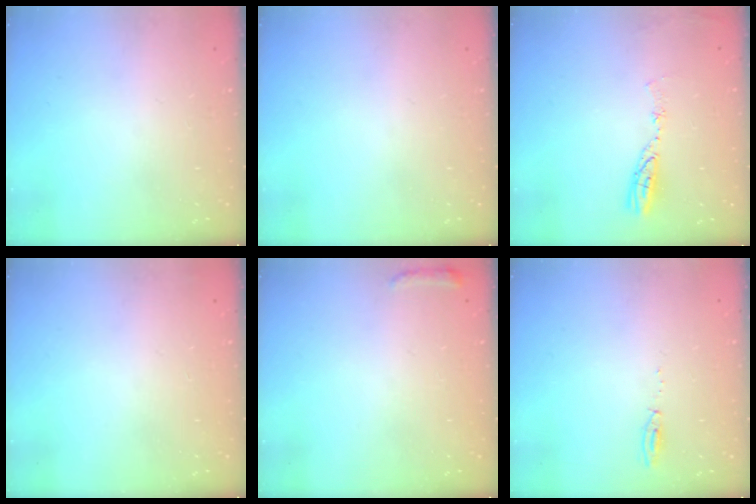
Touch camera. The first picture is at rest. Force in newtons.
{"total": 0.0}
{"total": 5.9, "press": 5.8, "slide": 0.7}
{"total": 8.9, "press": 3.1, "slide": 8.3}
{"total": 4.7, "press": 4.6, "slide": 0.9}
{"total": 4.8, "press": 4.7, "slide": 1.0}